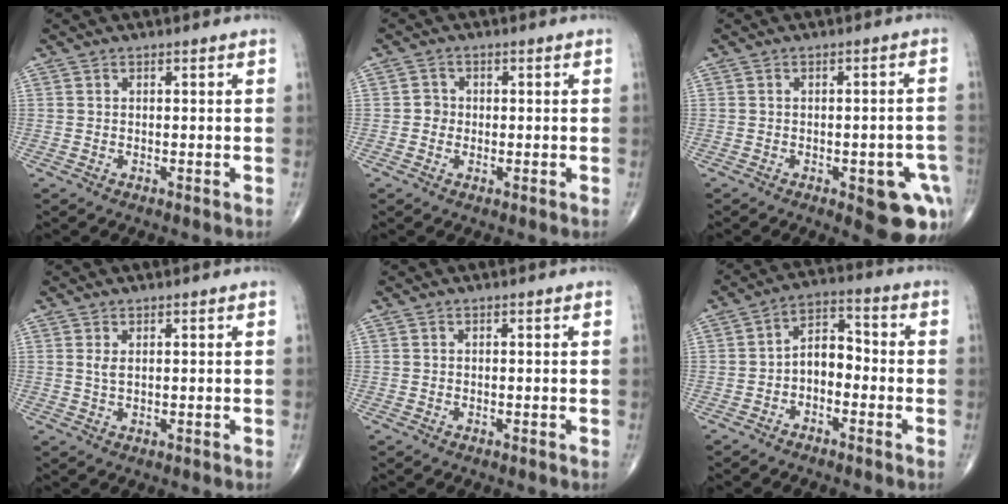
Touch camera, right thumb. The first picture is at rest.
{"total": 2.0, "force": [-0.1, 1.9, 0.7], "torque": [0.002, 0.006, -0.006]}
{"total": 10.7, "force": [-4.5, 4.0, 8.8], "torque": [-0.078, 0.014, -0.047]}
{"total": 1.5, "force": [0.6, 0.6, 1.3], "torque": [-0.027, -0.003, 0.016]}
{"total": 0.0}
{"total": 6.5, "force": [-1.9, 4.1, 4.6], "torque": [-0.059, 0.038, -0.046]}